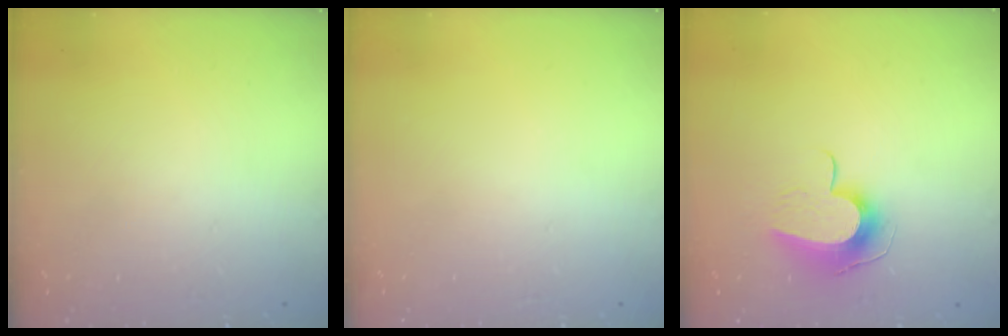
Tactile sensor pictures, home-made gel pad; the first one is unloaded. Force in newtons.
{"total": 0.0}
{"total": 11.2, "press": 11.1, "slide": 0.5}